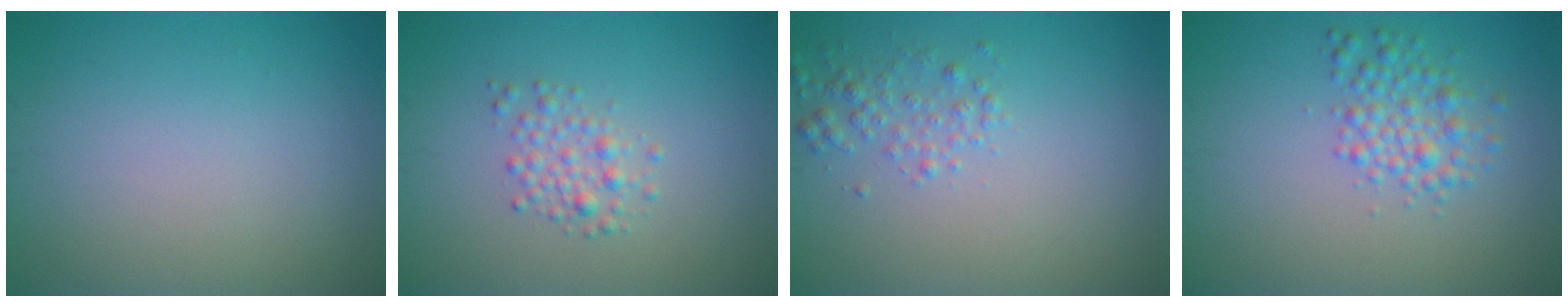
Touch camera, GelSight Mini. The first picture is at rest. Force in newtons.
{"total": 1.9, "press": 1.9, "slide": 0.0}
{"total": 1.8, "press": 1.8, "slide": 0.1}
{"total": 2.8, "press": 2.8, "slide": 0.0}